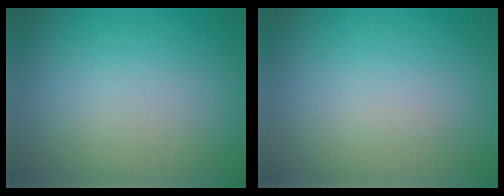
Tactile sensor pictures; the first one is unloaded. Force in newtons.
{"total": 0.0}